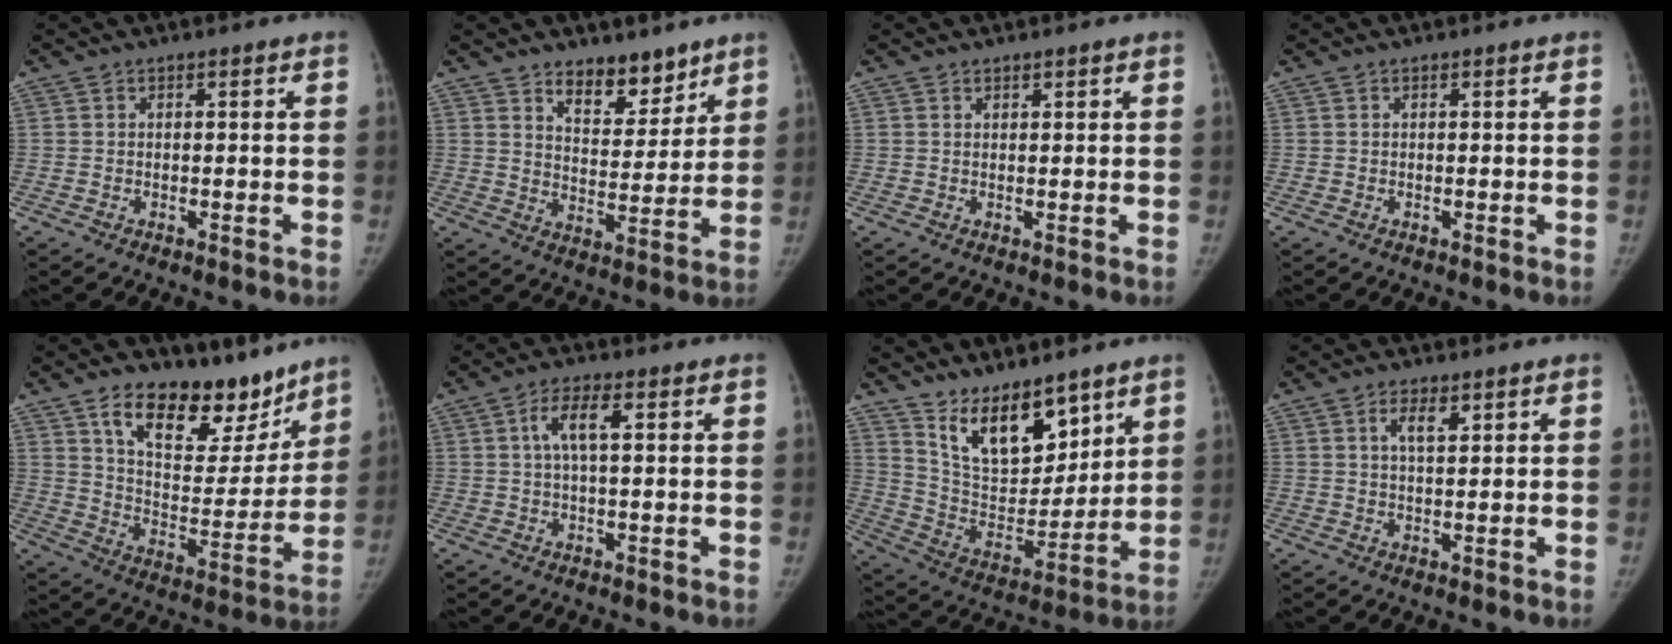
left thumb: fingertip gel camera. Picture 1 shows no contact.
{"total": 9.2, "force": [6.8, 4.4, 4.2], "torque": [-0.031, -0.052, 0.113]}
{"total": 0.6, "force": [0.5, 0.2, 0.1], "torque": [0.001, -0.004, 0.009]}
{"total": 0.0}
{"total": 19.0, "force": [13.2, 9.7, 9.6], "torque": [-0.082, -0.085, 0.212]}
{"total": 5.0, "force": [1.2, 1.5, 4.6], "torque": [-0.096, 0.012, 0.022]}
{"total": 16.0, "force": [11.1, 7.4, 8.8], "torque": [-0.092, -0.080, 0.213]}
{"total": 3.3, "force": [1.7, 1.2, 2.5], "torque": [-0.041, -0.006, 0.031]}